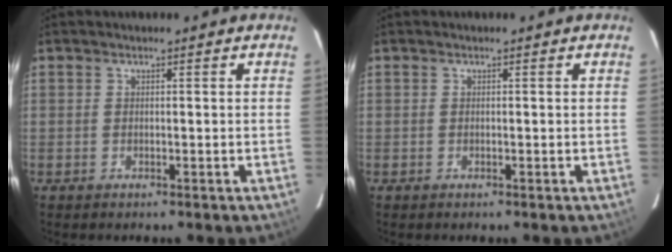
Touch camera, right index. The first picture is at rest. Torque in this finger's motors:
{"motor_torque": [-0.01, 0.00, 0.04, 0.01]}